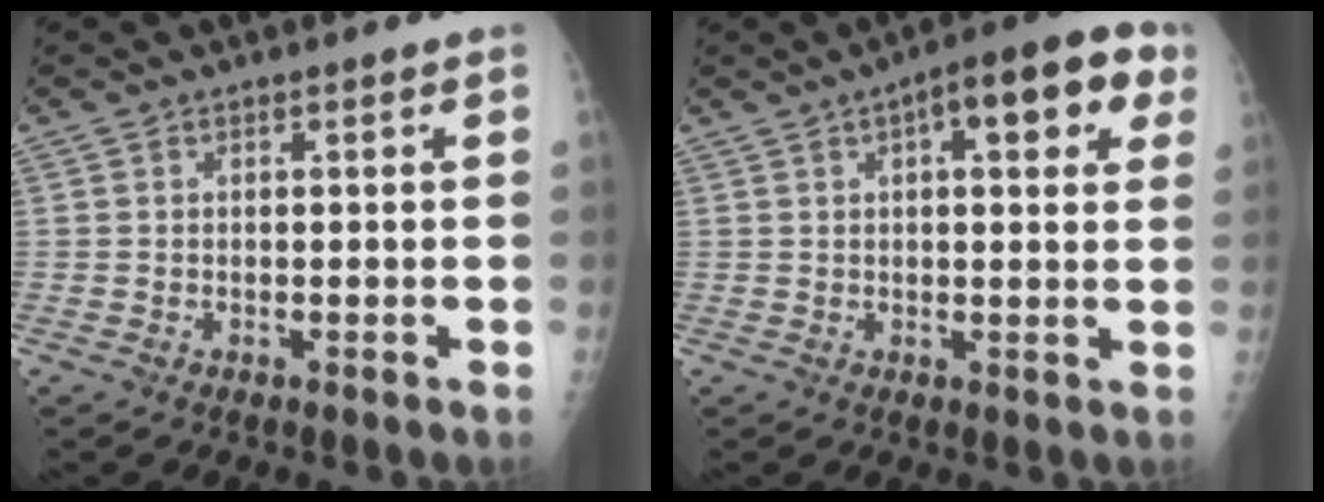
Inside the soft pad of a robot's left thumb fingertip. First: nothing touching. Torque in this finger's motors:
{"motor_torque": [-0.31, 0.26, -0.03, -0.19, 0.12]}